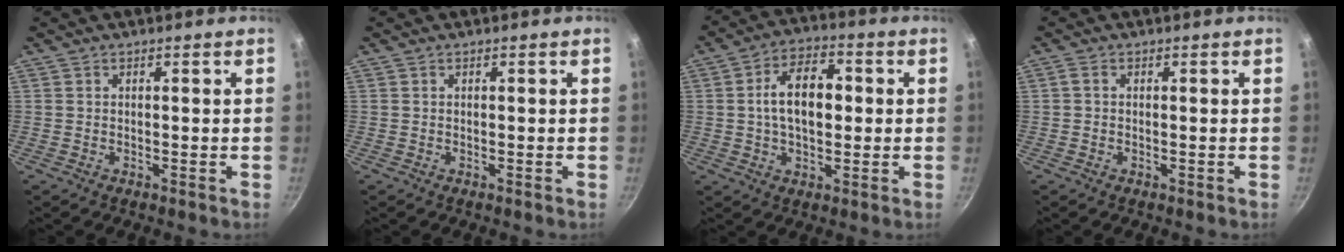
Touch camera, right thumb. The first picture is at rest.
{"total": 0.0}
{"total": 11.4, "force": [0.9, 6.8, 9.1], "torque": [-0.128, 0.020, 0.007]}
{"total": 0.9, "force": [0.0, 0.5, 0.8], "torque": [-0.022, 0.004, -0.005]}